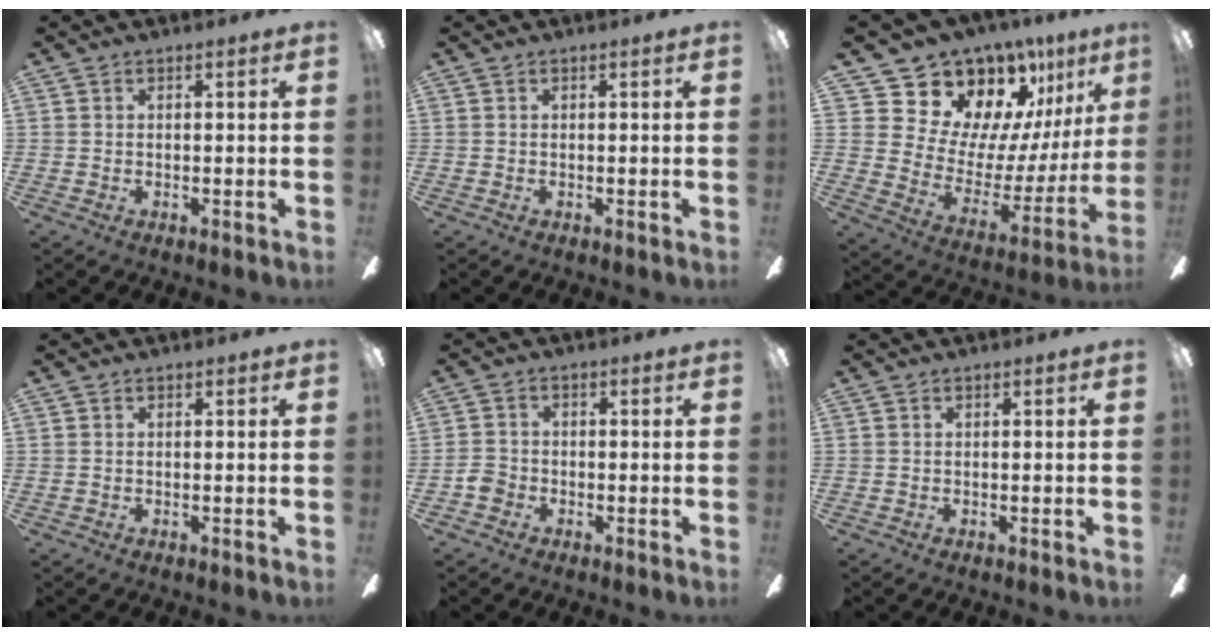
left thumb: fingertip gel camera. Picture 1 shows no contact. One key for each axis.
{"total": 0.0}
{"total": 17.6, "fx": 14.8, "fy": 8.5, "fz": 4.2, "tx": -0.086, "ty": -0.133, "tz": 0.286}
{"total": 0.0}
{"total": 3.1, "fx": -1.8, "fy": 2.3, "fz": 0.9, "tx": -0.011, "ty": 0.009, "tz": -0.031}
{"total": 0.0}